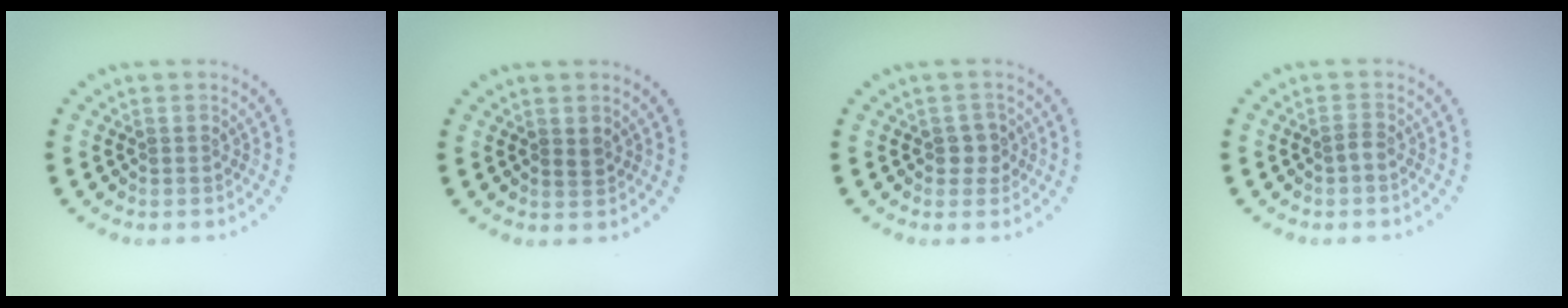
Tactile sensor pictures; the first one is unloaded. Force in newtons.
{"total": 0.8, "press": 0.8, "slide": 0.3}
{"total": 1.6, "press": 1.5, "slide": 0.5}
{"total": 0.9, "press": 0.6, "slide": 0.7}